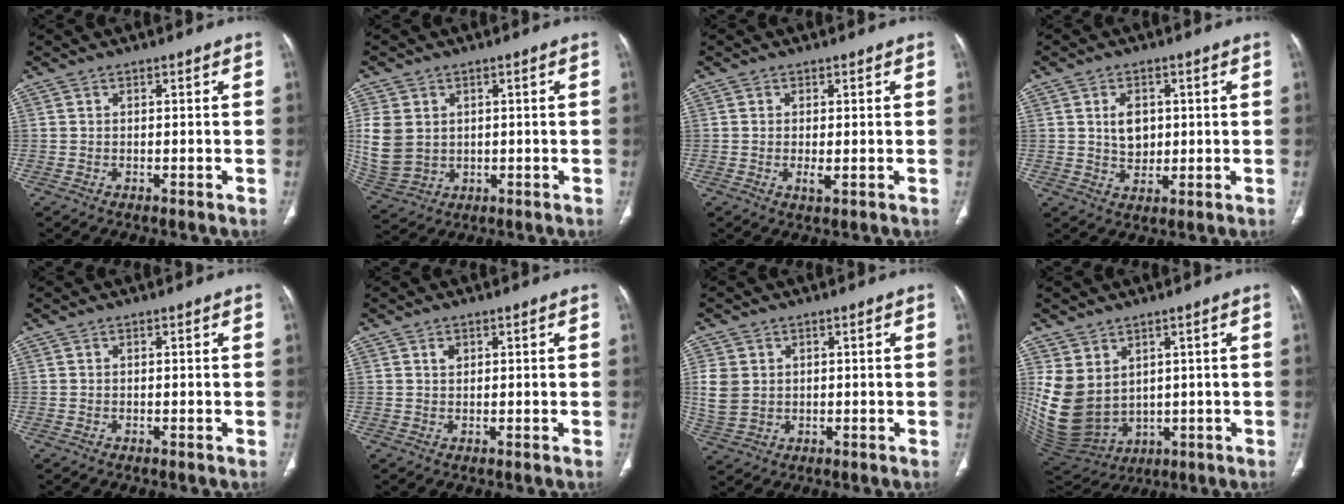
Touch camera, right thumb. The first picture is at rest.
{"total": 9.8, "force": [1.3, 7.9, 5.6], "torque": [-0.116, -0.006, 0.041]}
{"total": 2.0, "force": [-0.3, 0.7, 1.8], "torque": [-0.038, -0.006, -0.004]}
{"total": 5.3, "force": [1.0, 3.9, 3.5], "torque": [-0.039, -0.007, 0.021]}
{"total": 0.0}
{"total": 1.3, "force": [0.7, 0.9, 0.6], "torque": [-0.005, -0.003, 0.012]}
{"total": 6.3, "force": [1.1, 5.2, 3.4], "torque": [-0.067, -0.002, 0.030]}
{"total": 14.9, "force": [2.6, 11.4, 9.3], "torque": [-0.192, -0.018, 0.090]}